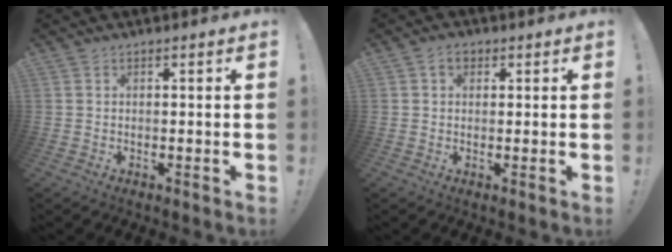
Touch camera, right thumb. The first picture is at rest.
{"total": 3.0, "force": [1.2, 2.2, 1.7], "torque": [-0.023, -0.002, 0.020]}